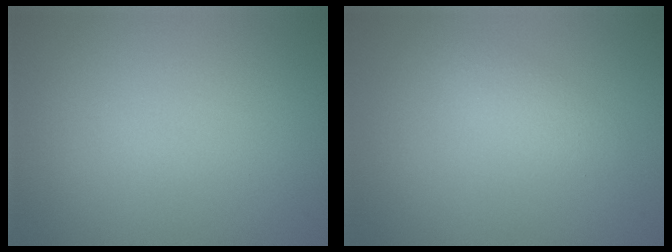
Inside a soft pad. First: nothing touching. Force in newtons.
{"total": 1.4, "press": 1.4, "slide": 0.1}